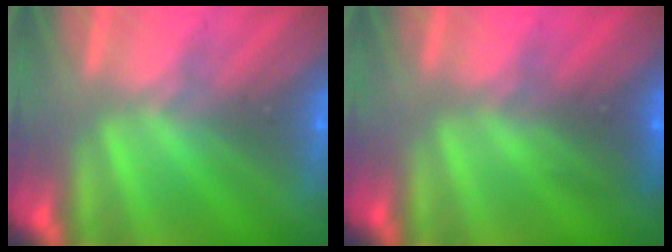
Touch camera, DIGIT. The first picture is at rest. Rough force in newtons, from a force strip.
{"total": 2.5}